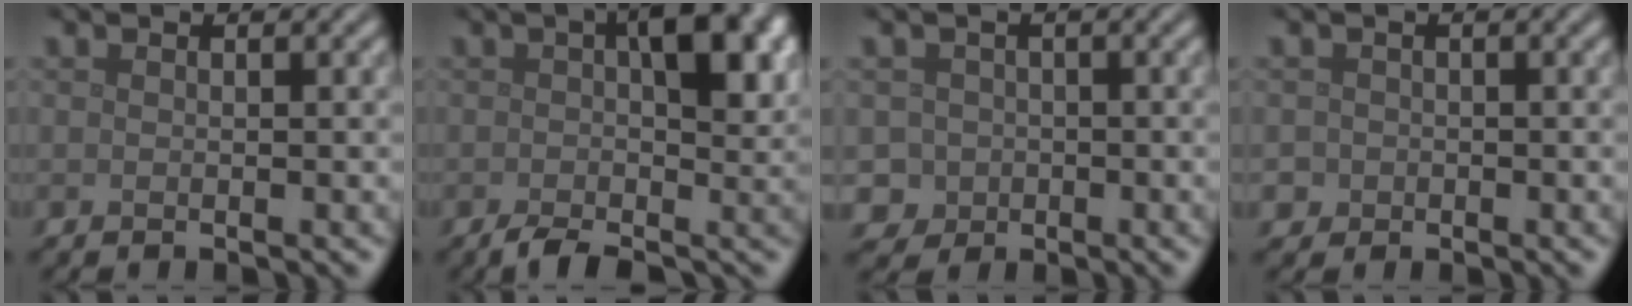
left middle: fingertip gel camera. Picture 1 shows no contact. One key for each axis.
{"total": 8.3, "fx": -0.4, "fy": 3.8, "fz": 7.4, "tx": -0.109, "ty": 0.008, "tz": -0.018}
{"total": 2.6, "fx": -0.9, "fy": 2.5, "fz": 0.0, "tx": 0.019, "ty": 0.000, "tz": -0.011}
{"total": 1.1, "fx": -0.3, "fy": 1.1, "fz": -0.1, "tx": 0.008, "ty": 0.000, "tz": -0.006}